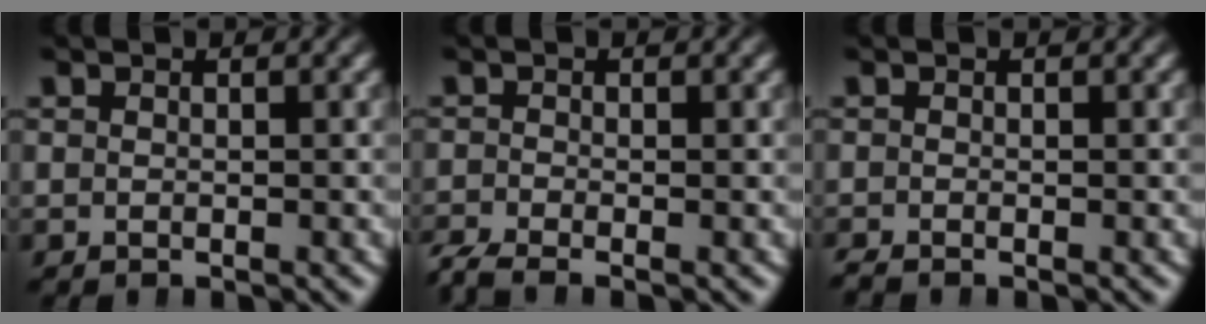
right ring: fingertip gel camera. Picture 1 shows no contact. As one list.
[{"total": 2.8, "force": [-2.3, 1.2, 1.1], "torque": [-0.018, -0.008, -0.037]}, {"total": 1.1, "force": [-0.9, 0.5, 0.3], "torque": [-0.004, -0.004, -0.017]}]